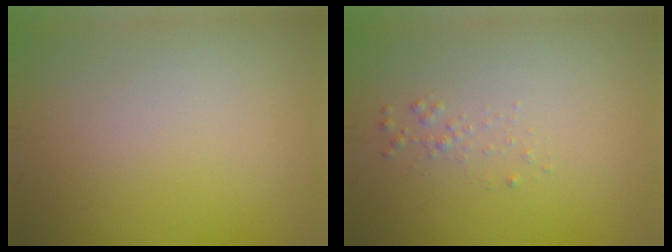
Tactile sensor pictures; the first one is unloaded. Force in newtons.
{"total": 0.8, "press": 0.8, "slide": 0.1}